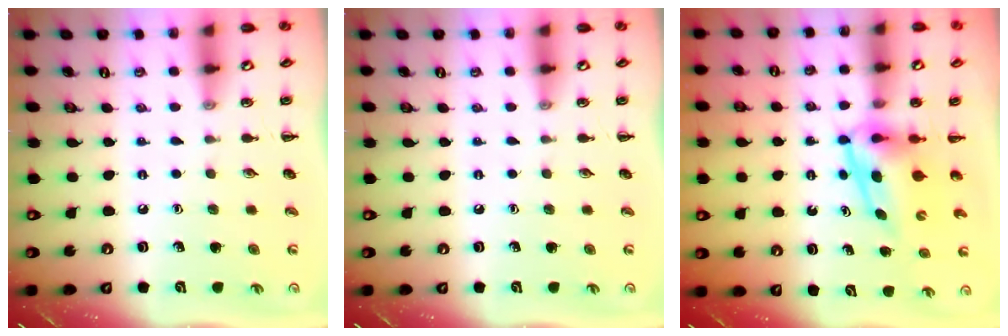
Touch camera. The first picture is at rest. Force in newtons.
{"total": 0.0}
{"total": 7.3, "press": 7.1, "slide": 1.4}